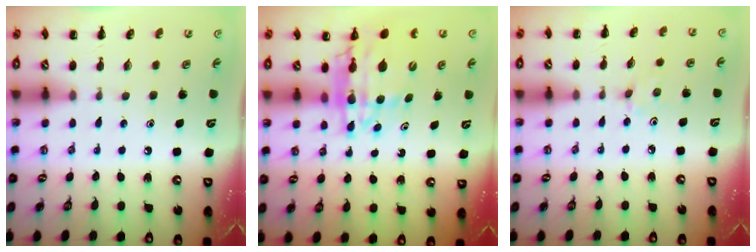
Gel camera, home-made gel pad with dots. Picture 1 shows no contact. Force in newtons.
{"total": 14.0, "press": 13.5, "slide": 3.7}
{"total": 2.0, "press": 1.9, "slide": 0.7}